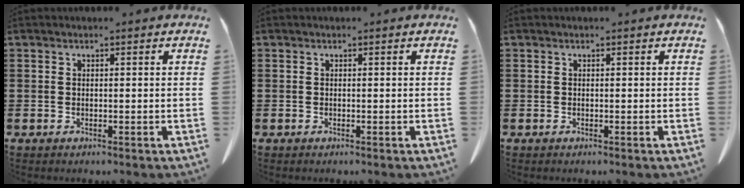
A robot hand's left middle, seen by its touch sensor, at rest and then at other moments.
{"total": 0.0}
{"total": 0.0}